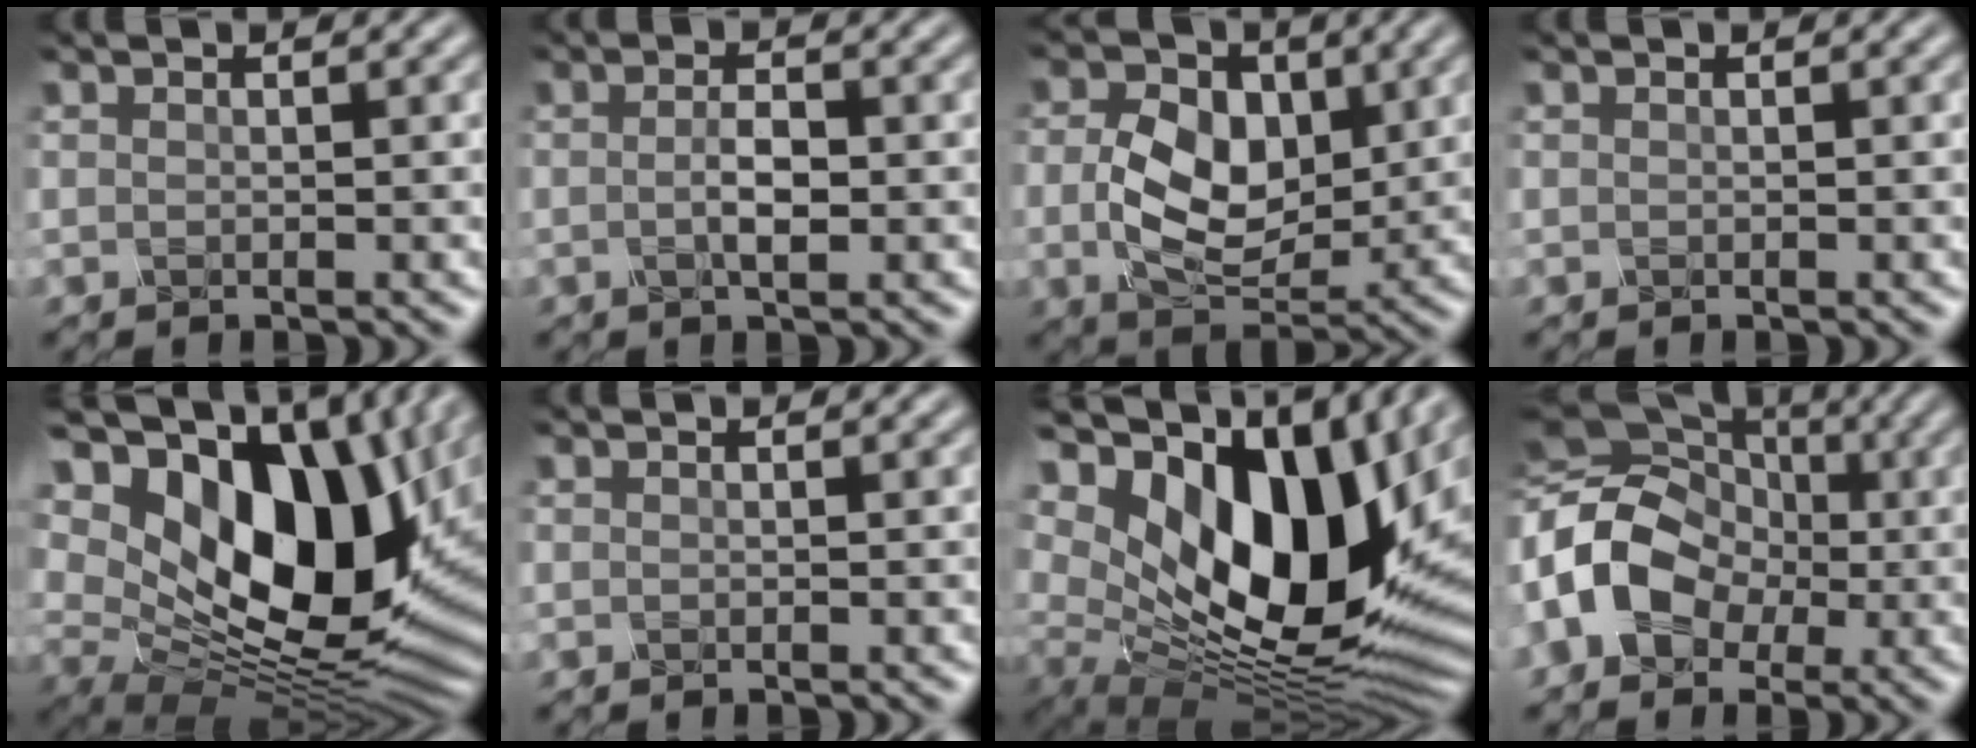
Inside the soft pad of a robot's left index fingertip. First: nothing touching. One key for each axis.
{"total": 2.2, "fx": -0.5, "fy": 0.7, "fz": 2.0, "tx": -0.041, "ty": -0.003, "tz": -0.010}
{"total": 7.3, "fx": 0.3, "fy": 4.8, "fz": 5.4, "tx": -0.100, "ty": -0.004, "tz": 0.004}
{"total": 0.0}
{"total": 18.9, "fx": 6.1, "fy": 11.3, "fz": 13.9, "tx": -0.253, "ty": -0.005, "tz": 0.134}
{"total": 0.0}
{"total": 18.7, "fx": 5.9, "fy": 10.6, "fz": 14.2, "tx": -0.248, "ty": 0.003, "tz": 0.117}
{"total": 12.8, "fx": -1.5, "fy": 10.2, "fz": 7.5, "tx": -0.142, "ty": 0.005, "tz": -0.060}